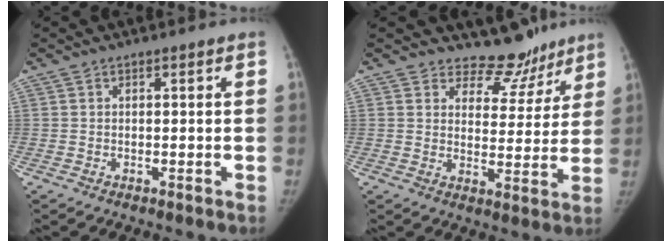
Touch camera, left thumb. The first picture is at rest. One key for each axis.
{"total": 8.4, "fx": 7.3, "fy": 4.1, "fz": 0.7, "tx": 0.030, "ty": -0.066, "tz": 0.100}